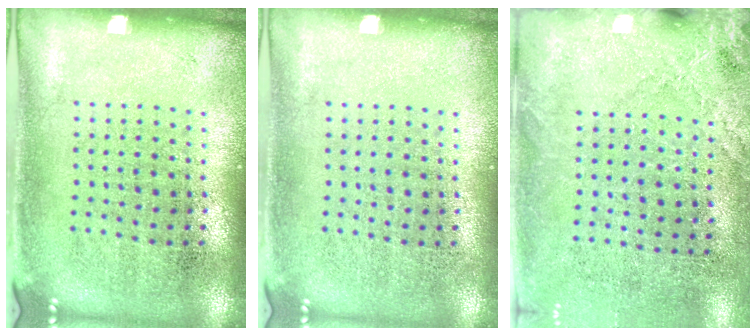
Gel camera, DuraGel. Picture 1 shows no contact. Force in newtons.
{"total": 0.0}
{"total": 2.5, "press": 2.2, "slide": 1.2}